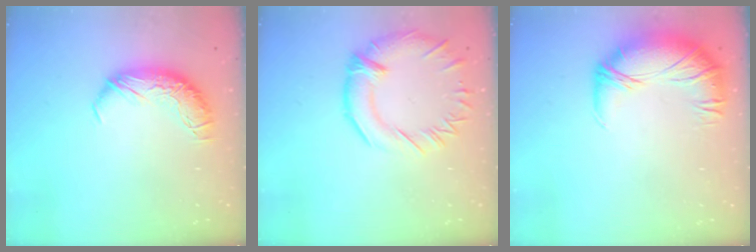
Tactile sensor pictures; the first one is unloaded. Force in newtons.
{"total": 4.5, "press": 4.0, "slide": 2.1}
{"total": 2.8, "press": 1.4, "slide": 2.5}